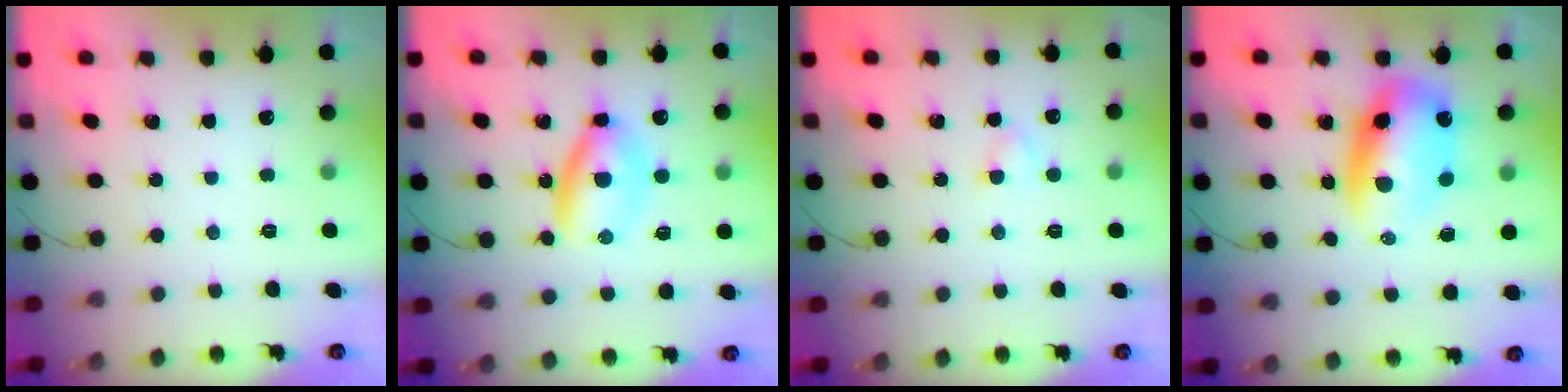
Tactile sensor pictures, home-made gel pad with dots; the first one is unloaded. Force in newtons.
{"total": 6.3, "press": 6.2, "slide": 1.3}
{"total": 2.3, "press": 2.1, "slide": 0.9}
{"total": 10.8, "press": 10.4, "slide": 2.9}